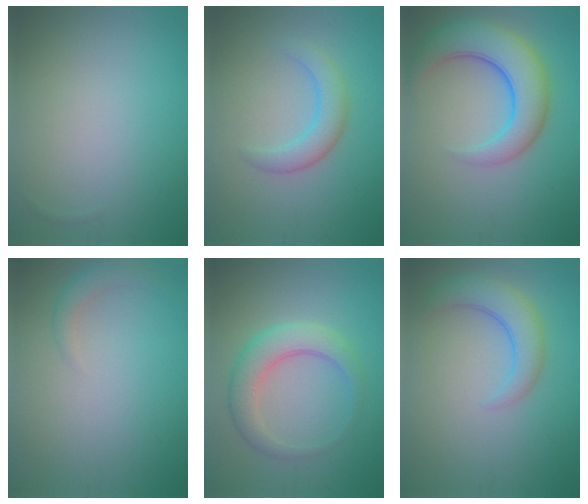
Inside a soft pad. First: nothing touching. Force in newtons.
{"total": 2.8, "press": 2.8, "slide": 0.3}
{"total": 7.3, "press": 7.3, "slide": 0.4}
{"total": 1.5, "press": 1.5, "slide": 0.1}
{"total": 4.1, "press": 4.0, "slide": 0.3}
{"total": 3.8, "press": 3.7, "slide": 0.4}